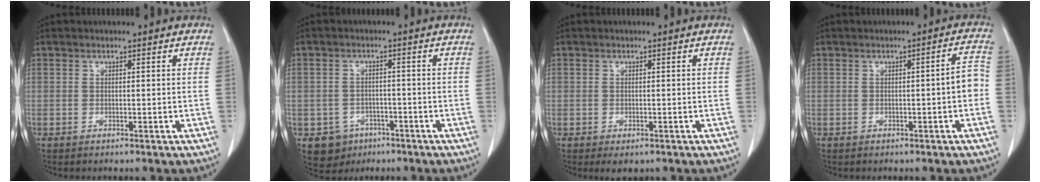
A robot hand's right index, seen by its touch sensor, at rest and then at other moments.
{"total": 4.9, "force": [-2.6, 4.1, 0.7], "torque": [-0.007, 0.010, -0.032]}
{"total": 1.7, "force": [-1.0, 1.2, 0.8], "torque": [-0.006, 0.000, -0.005]}
{"total": 3.2, "force": [-0.7, 0.3, 3.1], "torque": [-0.035, 0.011, -0.011]}